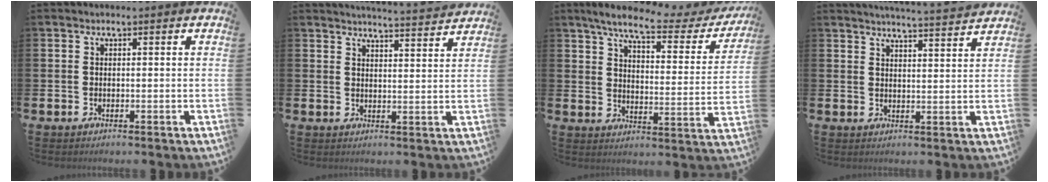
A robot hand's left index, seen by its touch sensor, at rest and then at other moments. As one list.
[{"total": 4.3, "force": [4.2, -0.6, 0.4], "torque": [-0.008, -0.035, 0.071]}, {"total": 7.4, "force": [6.0, 1.5, 3.9], "torque": [-0.094, -0.033, 0.096]}, {"total": 4.4, "force": [4.3, -0.8, 0.5], "torque": [-0.012, -0.034, 0.072]}]